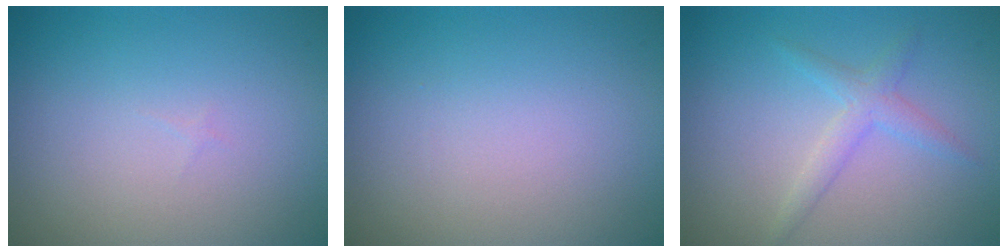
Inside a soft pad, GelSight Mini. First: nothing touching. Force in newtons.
{"total": 0.0}
{"total": 1.4, "press": 1.4, "slide": 0.0}